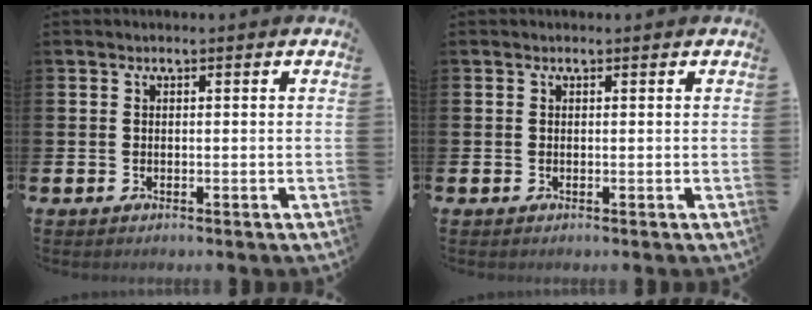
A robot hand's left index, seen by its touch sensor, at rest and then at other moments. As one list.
[{"total": 0.0}]